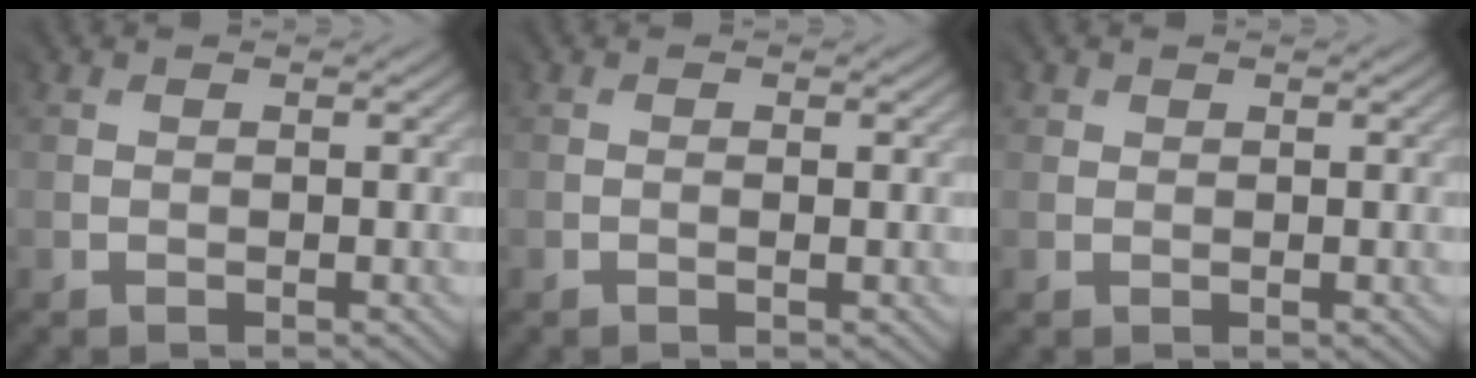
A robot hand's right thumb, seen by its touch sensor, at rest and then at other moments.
{"total": 0.0}
{"total": 1.4, "force": [0.7, 1.2, 0.2], "torque": [0.002, 0.001, 0.011]}